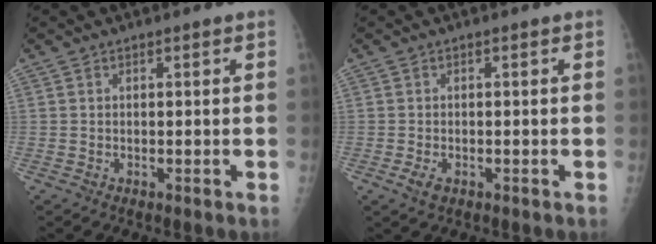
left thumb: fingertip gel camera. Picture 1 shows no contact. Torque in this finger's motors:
{"motor_torque": [-0.30, 0.30, 0.18, 0.20, 0.05]}